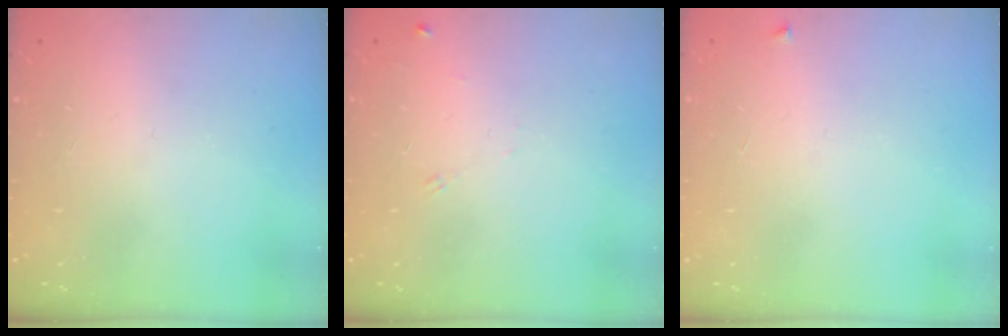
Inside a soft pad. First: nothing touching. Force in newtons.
{"total": 5.7, "press": 5.6, "slide": 0.7}
{"total": 2.5, "press": 2.4, "slide": 0.4}